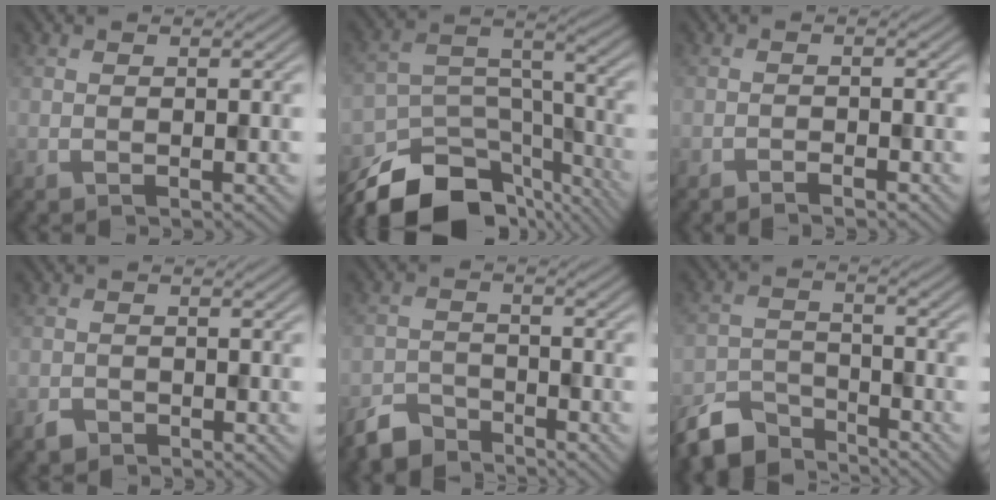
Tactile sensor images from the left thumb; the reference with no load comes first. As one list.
[{"total": 15.8, "force": [-12.4, 7.0, 6.8], "torque": [-0.154, -0.029, -0.186]}, {"total": 1.3, "force": [-1.1, 0.0, 0.5], "torque": [-0.008, 0.002, -0.021]}, {"total": 1.4, "force": [-1.1, 0.8, 0.2], "torque": [-0.003, -0.001, -0.024]}, {"total": 4.4, "force": [-4.0, 1.5, 1.0], "torque": [-0.019, -0.001, -0.086]}, {"total": 6.8, "force": [-5.9, 2.5, 2.2], "torque": [-0.048, -0.007, -0.124]}]